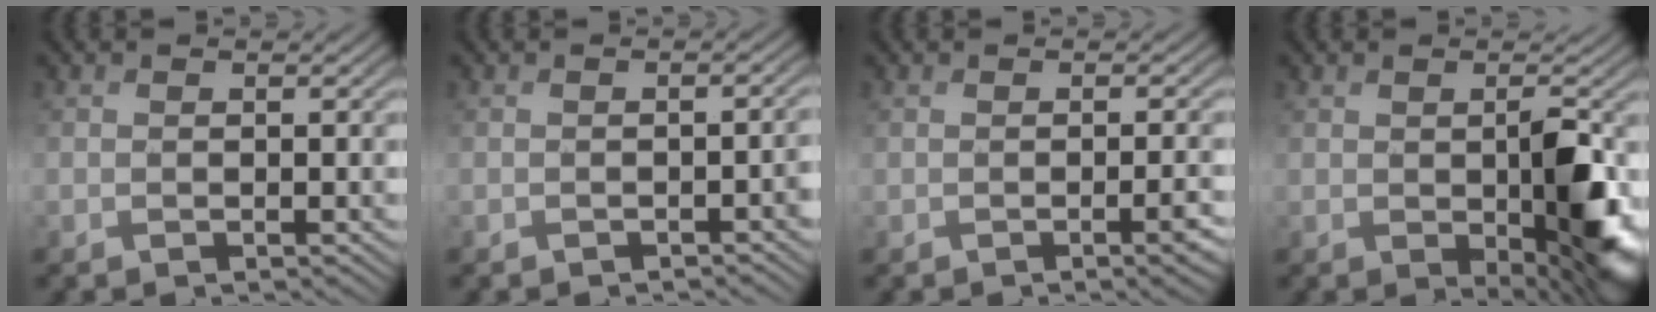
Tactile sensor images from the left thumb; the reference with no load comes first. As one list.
[{"total": 1.6, "force": [-0.9, 0.3, 1.3], "torque": [-0.016, 0.002, -0.014]}, {"total": 2.4, "force": [-1.2, 0.3, 2.1], "torque": [-0.027, -0.003, -0.019]}, {"total": 7.1, "force": [-1.1, 3.6, 6.0], "torque": [-0.094, -0.024, -0.002]}]